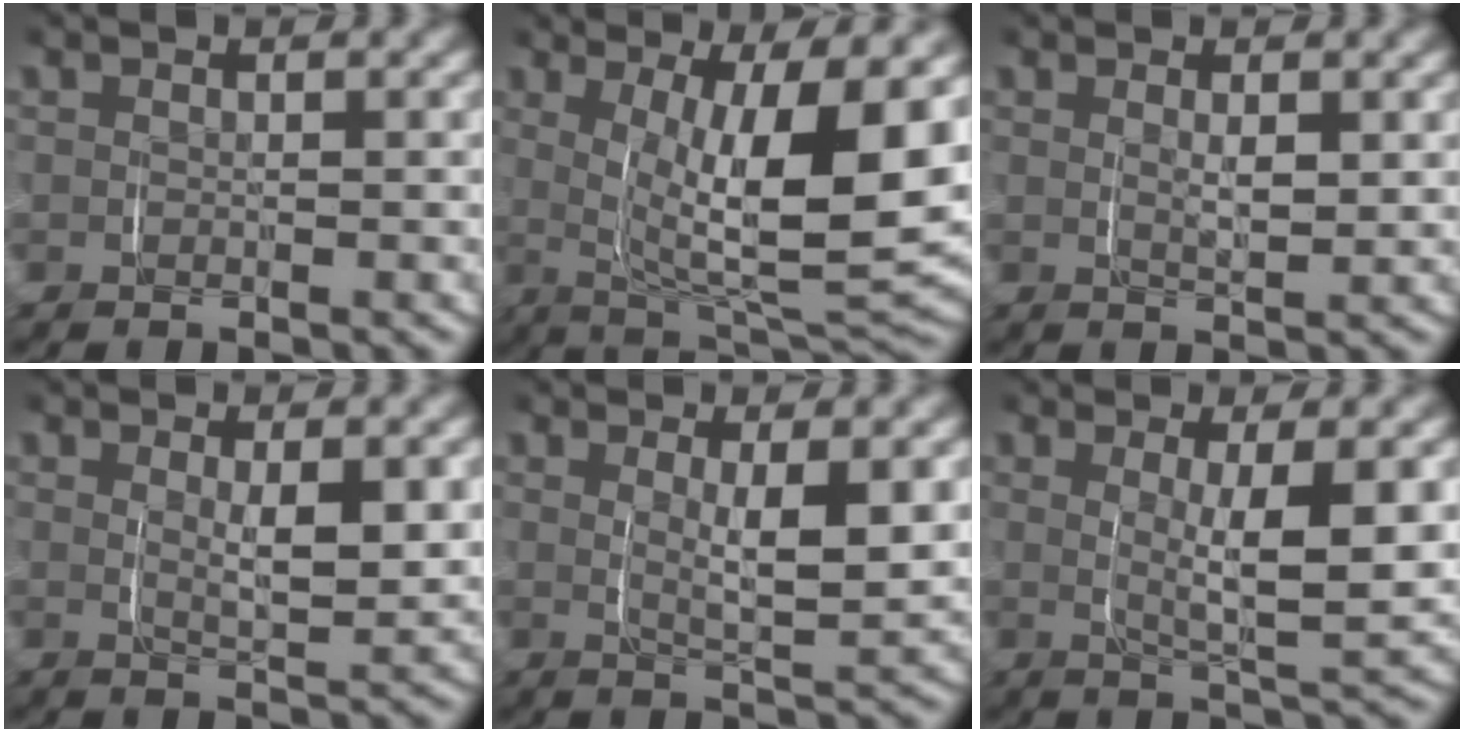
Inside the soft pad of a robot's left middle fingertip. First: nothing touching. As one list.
[{"total": 12.5, "force": [1.6, 4.7, 11.5], "torque": [-0.165, -0.007, 0.031]}, {"total": 1.9, "force": [0.7, 0.4, 1.7], "torque": [-0.029, -0.008, 0.017]}, {"total": 3.1, "force": [1.1, 0.5, 2.8], "torque": [-0.048, -0.013, 0.023]}, {"total": 4.1, "force": [1.2, 0.8, 3.8], "torque": [-0.065, -0.015, 0.025]}, {"total": 5.7, "force": [1.1, 1.2, 5.5], "torque": [-0.085, -0.013, 0.023]}]